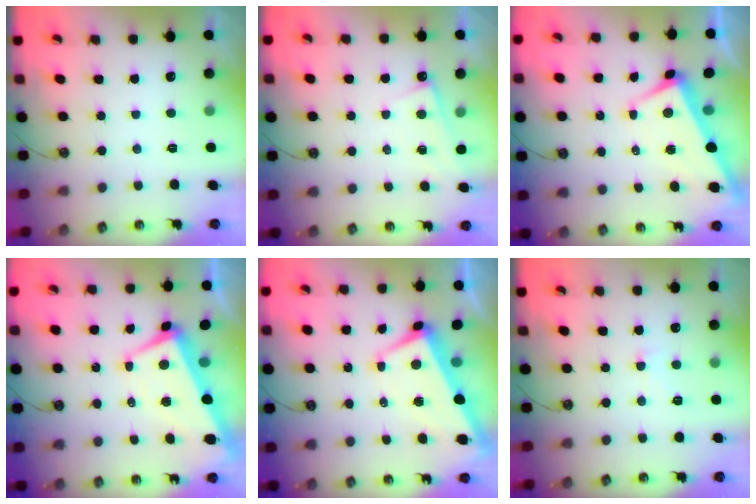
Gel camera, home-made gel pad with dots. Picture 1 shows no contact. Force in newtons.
{"total": 0.8, "press": 0.8, "slide": 0.2}
{"total": 2.5, "press": 2.4, "slide": 0.7}
{"total": 2.0, "press": 1.6, "slide": 1.2}
{"total": 1.1, "press": 0.4, "slide": 1.0}
{"total": 0.8, "press": 0.7, "slide": 0.5}